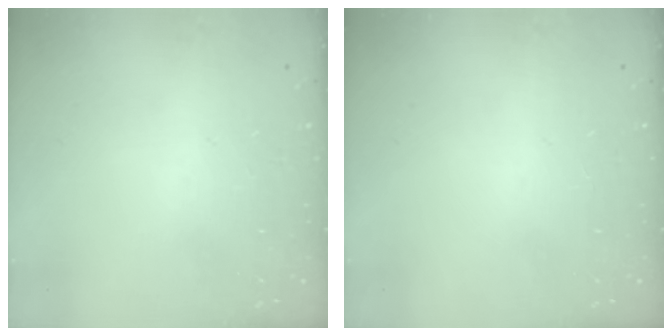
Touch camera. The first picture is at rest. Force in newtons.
{"total": 0.0}